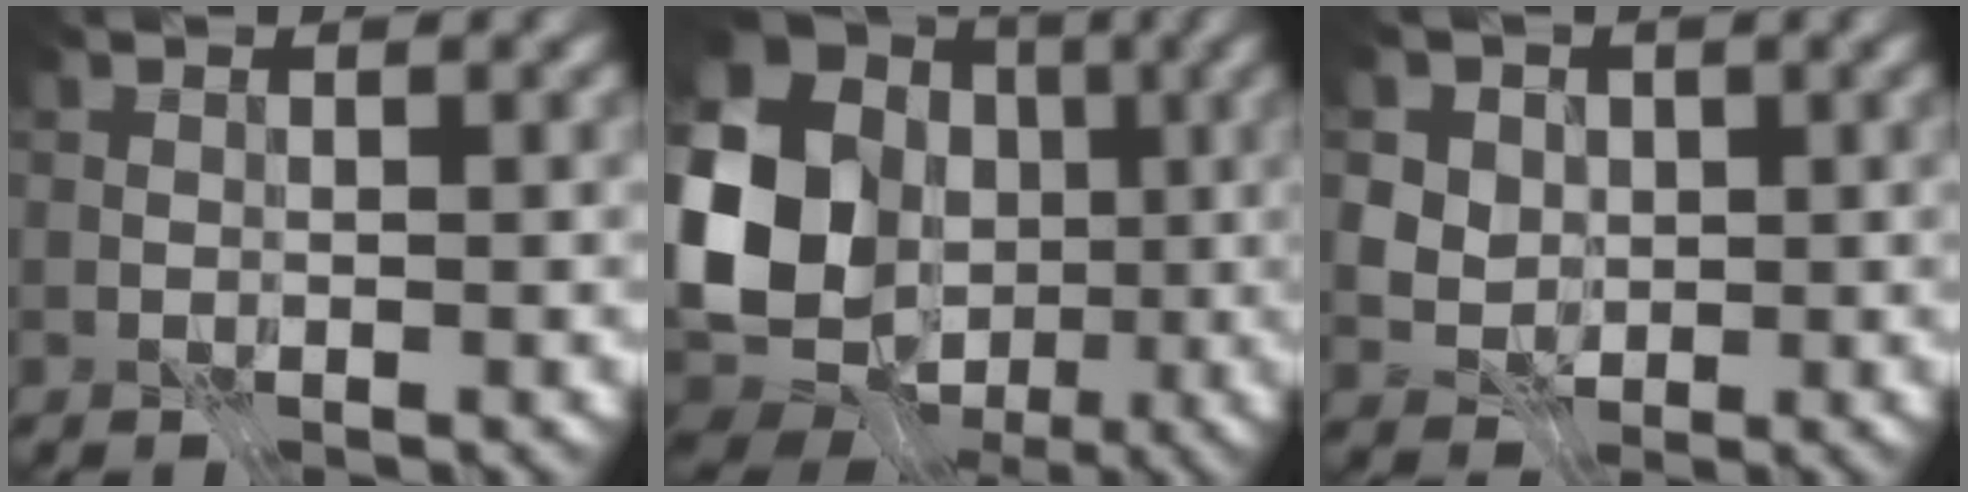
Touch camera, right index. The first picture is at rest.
{"total": 17.6, "force": [-1.3, 14.9, 9.3], "torque": [-0.208, -0.017, -0.023]}
{"total": 4.9, "force": [1.4, 4.2, 1.9], "torque": [-0.040, 0.005, 0.017]}